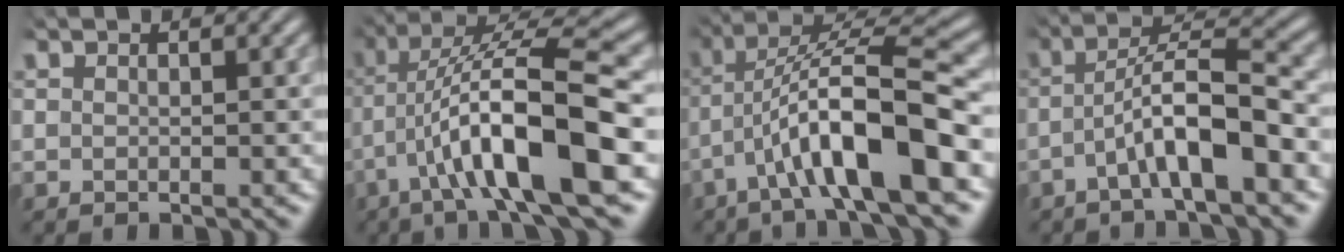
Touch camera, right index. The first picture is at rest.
{"total": 10.0, "force": [0.4, 3.4, 9.4], "torque": [-0.166, 0.001, 0.009]}
{"total": 7.9, "force": [0.0, 2.7, 7.5], "torque": [-0.130, -0.002, 0.001]}
{"total": 4.7, "force": [-1.3, 1.0, 4.4], "torque": [-0.076, 0.004, -0.025]}